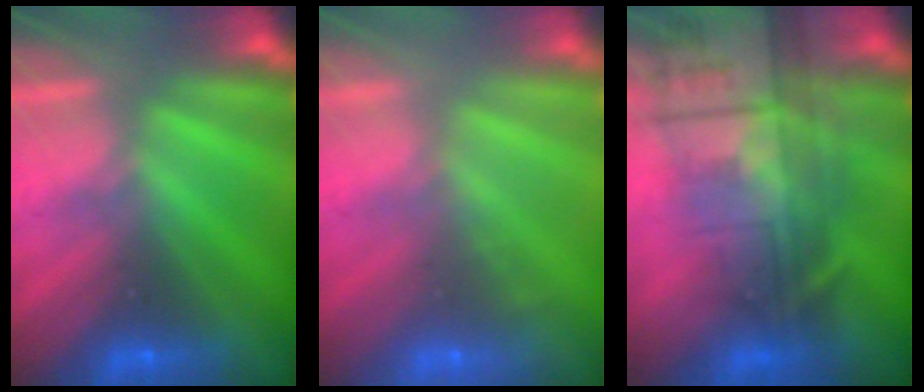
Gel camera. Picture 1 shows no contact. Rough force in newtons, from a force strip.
{"total": 1.7}
{"total": 7.7}